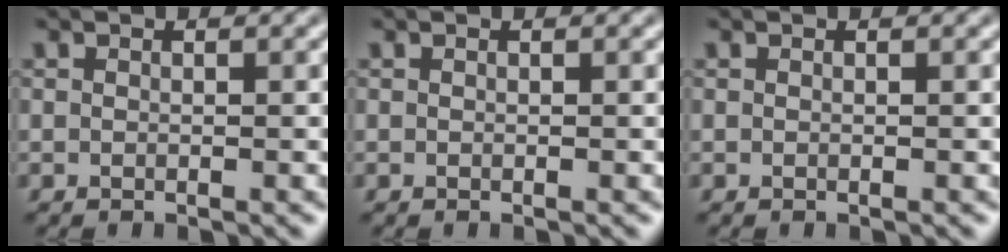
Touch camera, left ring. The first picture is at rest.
{"total": 0.0}
{"total": 0.0}